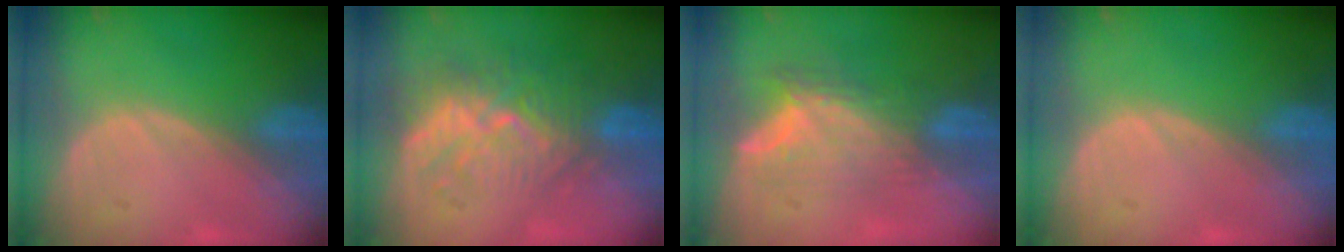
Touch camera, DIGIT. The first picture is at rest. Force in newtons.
{"total": 9.5, "press": 8.6, "slide": 4.1}
{"total": 8.1, "press": 6.8, "slide": 4.5}
{"total": 0.0}